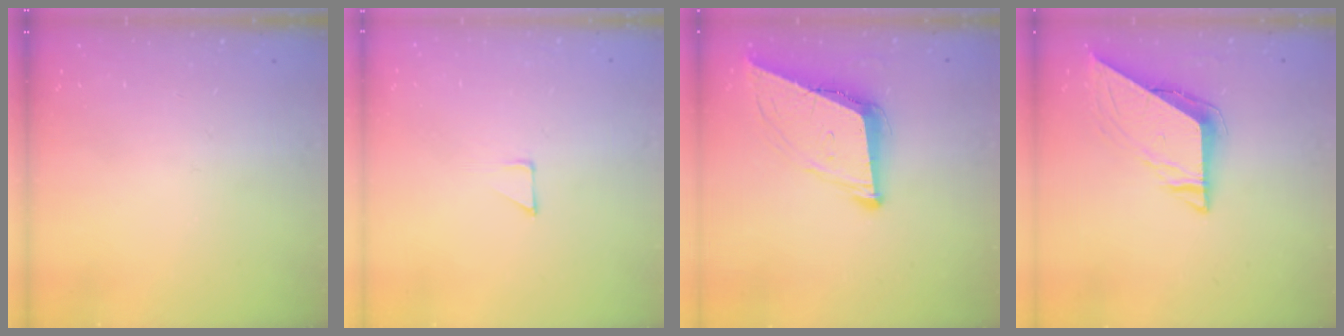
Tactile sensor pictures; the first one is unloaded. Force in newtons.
{"total": 3.1, "press": 3.1, "slide": 0.3}
{"total": 10.0, "press": 9.3, "slide": 3.5}
{"total": 7.4, "press": 7.4, "slide": 0.6}